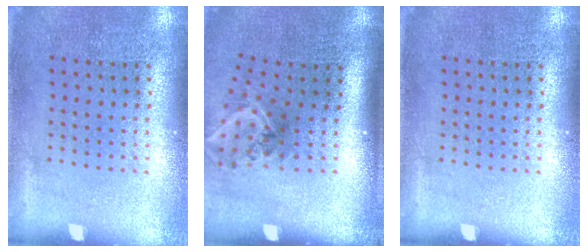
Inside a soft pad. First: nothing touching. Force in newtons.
{"total": 2.1, "press": 1.3, "slide": 1.7}
{"total": 0.0}